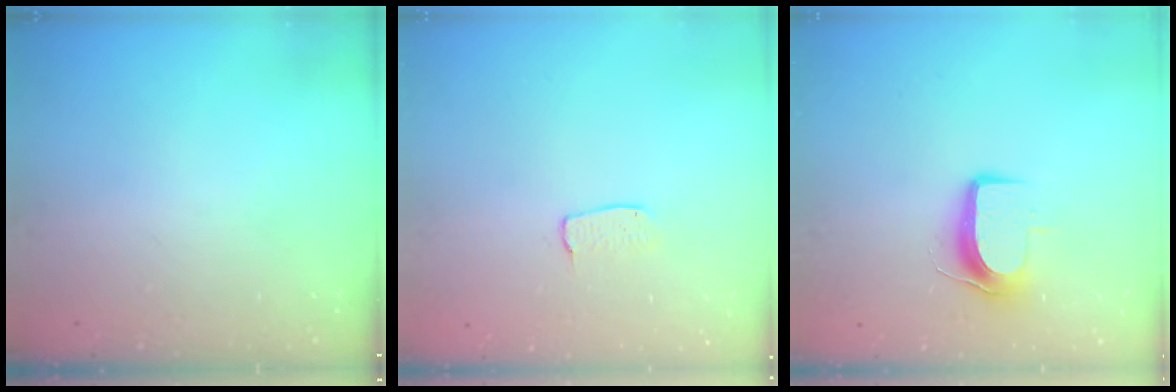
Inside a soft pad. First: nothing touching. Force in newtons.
{"total": 4.7, "press": 4.7, "slide": 0.3}
{"total": 9.1, "press": 9.0, "slide": 1.1}